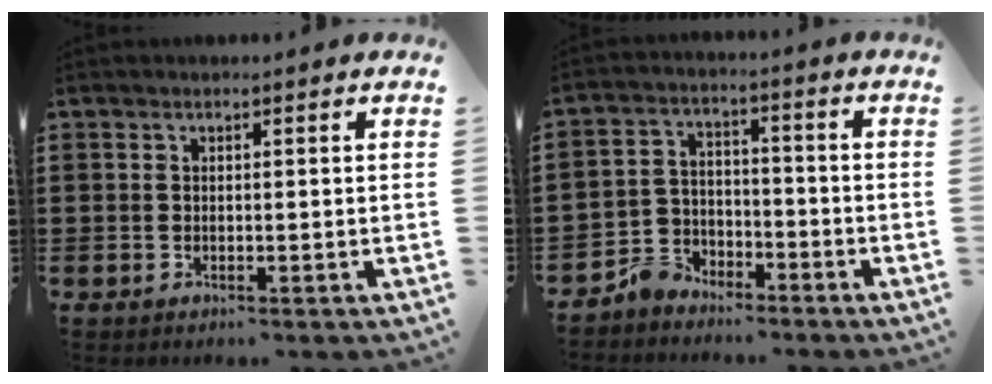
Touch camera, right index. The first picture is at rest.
{"total": 5.4, "force": [-4.6, 2.7, 0.6], "torque": [-0.037, 0.010, -0.100]}